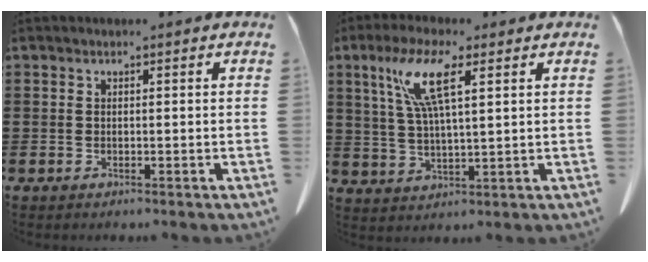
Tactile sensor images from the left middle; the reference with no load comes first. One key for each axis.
{"total": 8.7, "fx": 4.1, "fy": 1.9, "fz": 7.4, "tx": -0.161, "ty": 0.008, "tz": 0.069}